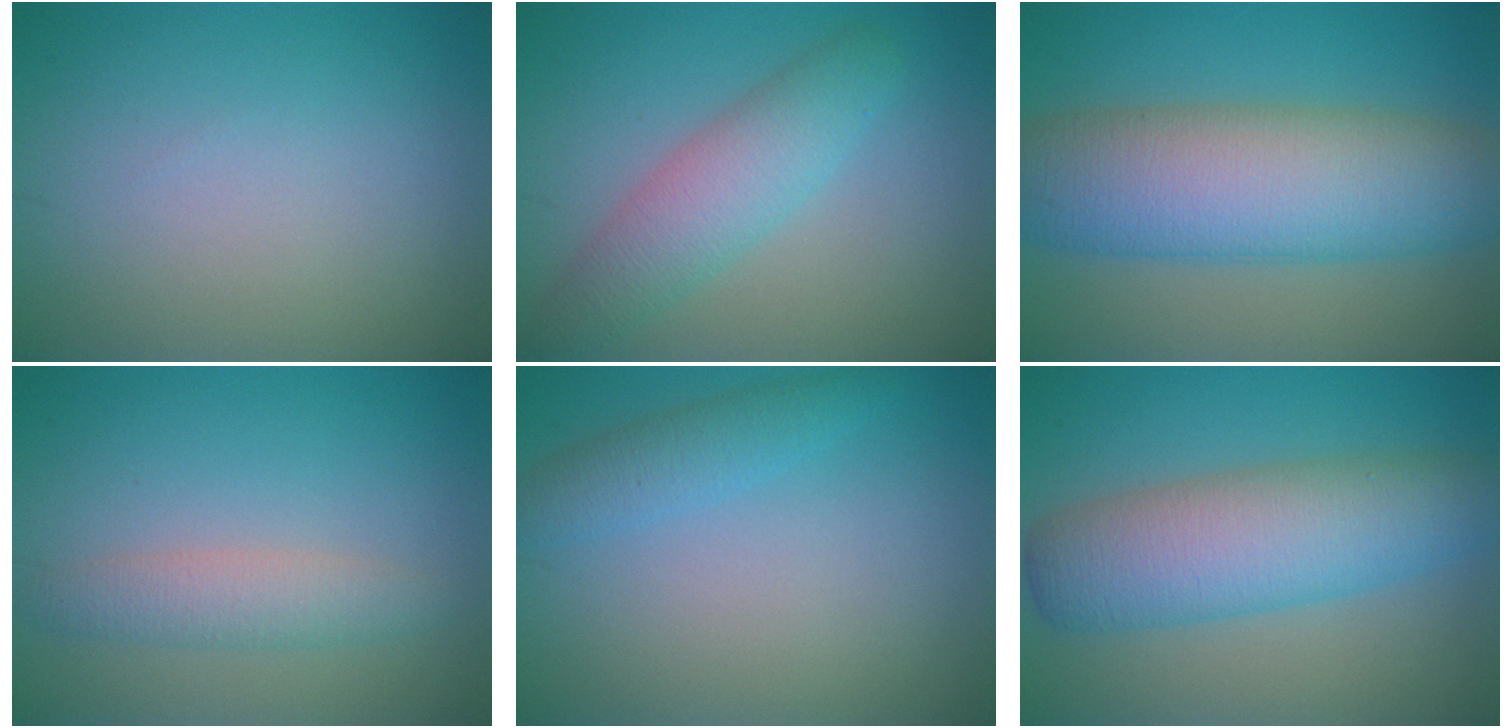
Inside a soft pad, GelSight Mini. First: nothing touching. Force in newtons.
{"total": 4.5, "press": 4.5, "slide": 0.2}
{"total": 11.2, "press": 11.2, "slide": 0.4}
{"total": 2.5, "press": 2.5, "slide": 0.1}
{"total": 2.2, "press": 2.2, "slide": 0.2}
{"total": 7.9, "press": 7.9, "slide": 0.3}